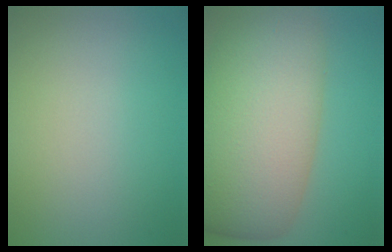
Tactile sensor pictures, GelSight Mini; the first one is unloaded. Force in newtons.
{"total": 12.7, "press": 12.6, "slide": 0.7}